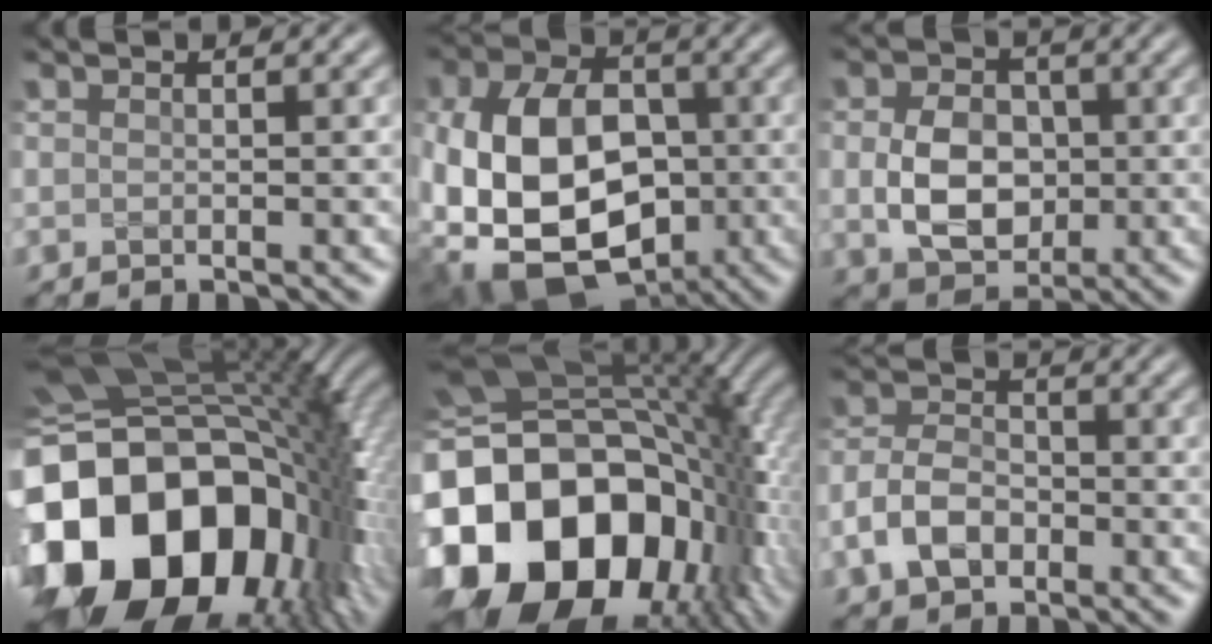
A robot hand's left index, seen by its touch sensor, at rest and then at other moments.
{"total": 15.9, "force": [-3.2, 11.9, 10.0], "torque": [-0.195, -0.032, -0.064]}
{"total": 5.8, "force": [-0.3, 4.3, 3.8], "torque": [-0.075, -0.005, -0.003]}
{"total": 19.3, "force": [-5.7, 13.7, 12.2], "torque": [-0.241, -0.017, -0.103]}
{"total": 21.1, "force": [-5.5, 14.9, 13.9], "torque": [-0.284, -0.033, -0.081]}
{"total": 4.2, "force": [-1.8, 2.9, 2.5], "torque": [-0.053, 0.004, -0.042]}